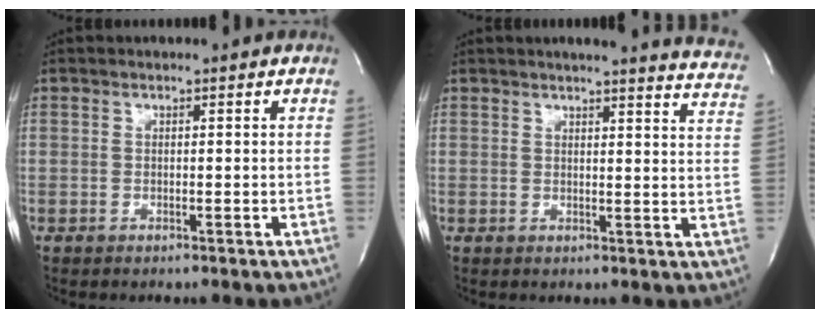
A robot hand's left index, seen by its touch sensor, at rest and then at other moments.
{"total": 16.6, "force": [15.6, 1.0, 5.7], "torque": [-0.067, -0.073, 0.155]}